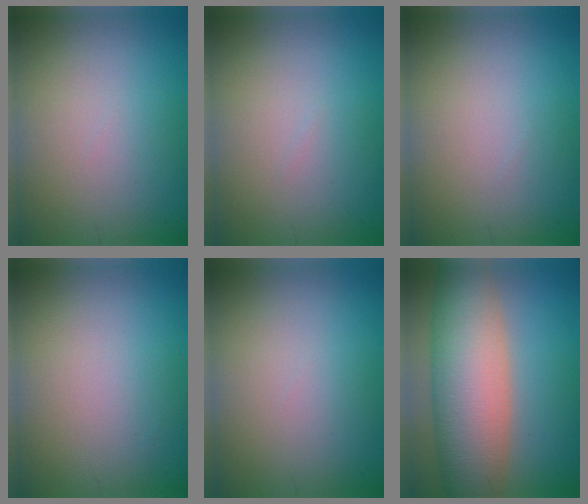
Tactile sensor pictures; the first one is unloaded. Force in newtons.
{"total": 0.0}
{"total": 0.0}
{"total": 0.0}
{"total": 0.0}
{"total": 11.0, "press": 10.9, "slide": 0.8}